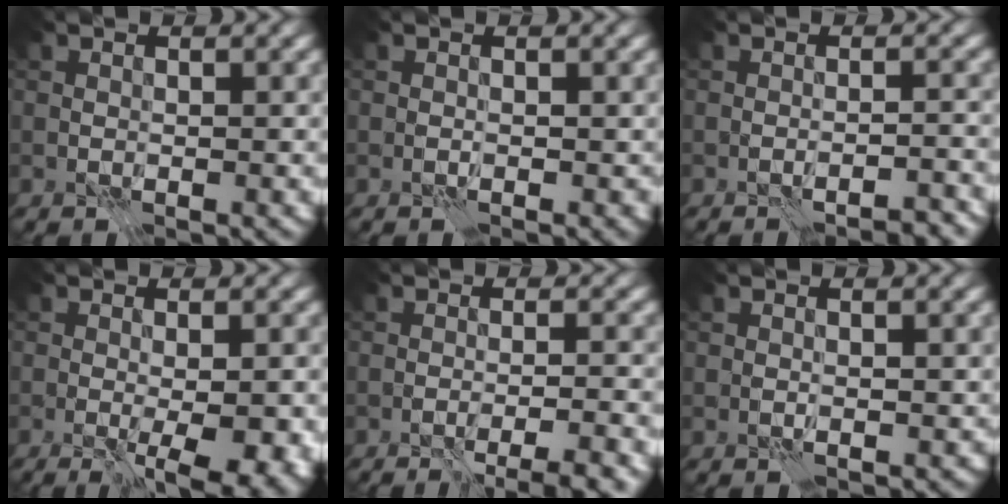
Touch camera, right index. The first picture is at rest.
{"total": 0.0}
{"total": 2.1, "force": [-2.0, -0.1, 0.8], "torque": [-0.008, 0.000, -0.028]}
{"total": 5.4, "force": [-1.9, 1.1, 5.0], "torque": [-0.069, -0.018, -0.022]}
{"total": 5.4, "force": [-3.9, 0.7, 3.6], "torque": [-0.036, 0.002, -0.051]}
{"total": 0.0}